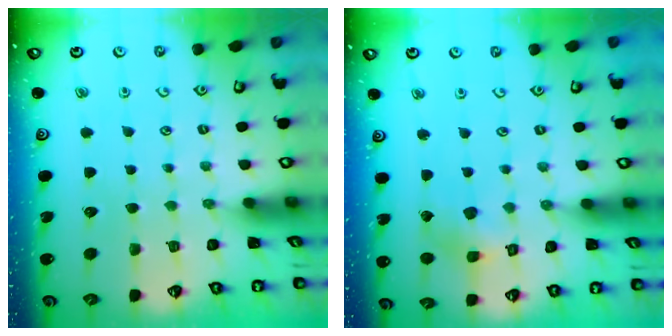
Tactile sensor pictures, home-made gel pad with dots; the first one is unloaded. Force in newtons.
{"total": 4.7, "press": 4.7, "slide": 0.5}